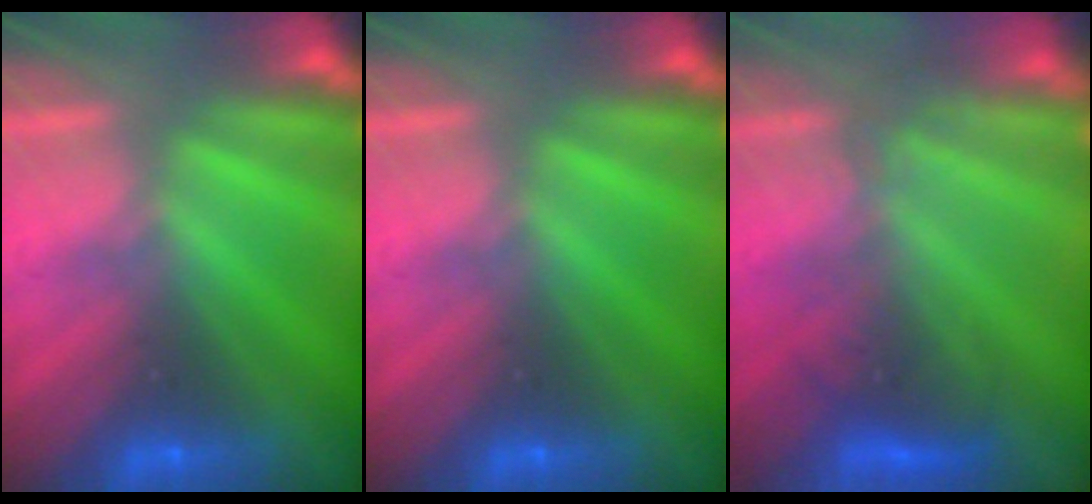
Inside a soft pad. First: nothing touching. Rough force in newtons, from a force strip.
{"total": 0.0}
{"total": 3.0}